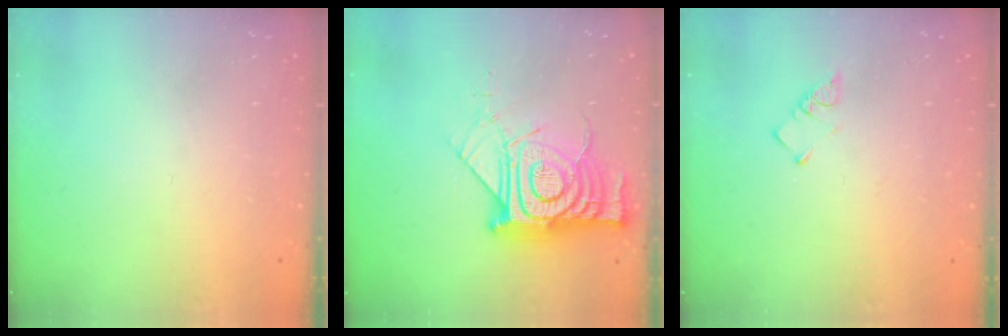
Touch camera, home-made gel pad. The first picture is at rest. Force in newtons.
{"total": 17.6, "press": 17.5, "slide": 1.3}
{"total": 2.7, "press": 2.7, "slide": 0.4}